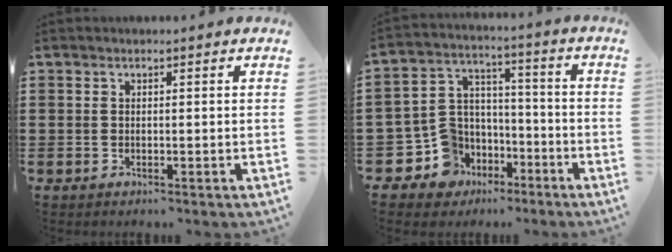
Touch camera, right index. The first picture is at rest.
{"total": 8.9, "force": [-4.1, 7.7, 1.8], "torque": [-0.089, 0.004, -0.072]}